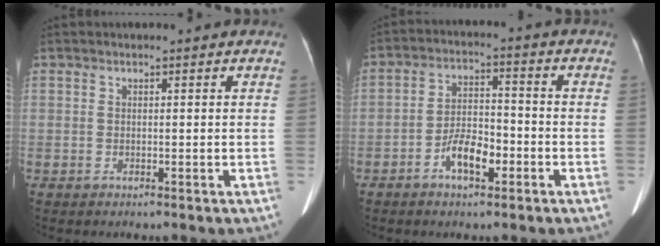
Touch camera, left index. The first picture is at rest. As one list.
[{"total": 6.4, "force": [-3.1, 2.6, 4.9], "torque": [-0.095, 0.011, -0.056]}]